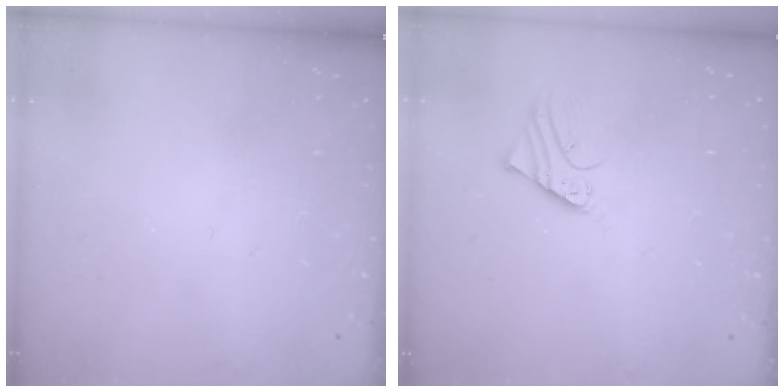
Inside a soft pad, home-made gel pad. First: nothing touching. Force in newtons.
{"total": 2.3, "press": 2.3, "slide": 0.2}